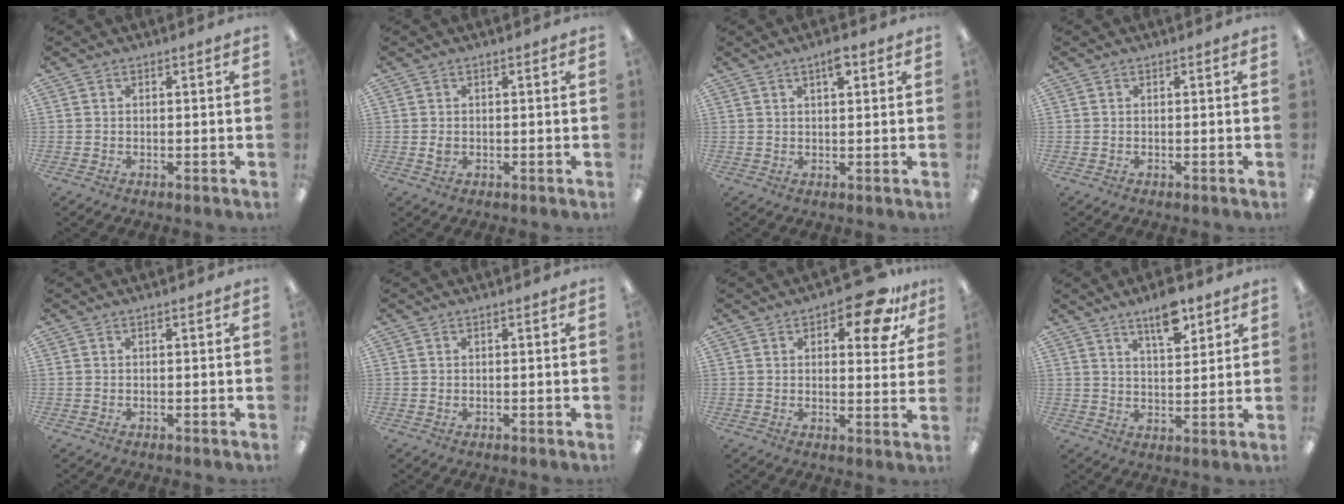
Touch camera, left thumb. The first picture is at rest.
{"total": 1.6, "force": [-0.1, 1.1, 1.1], "torque": [-0.022, 0.004, -0.002]}
{"total": 4.0, "force": [2.4, 1.2, 2.9], "torque": [-0.039, -0.006, 0.036]}
{"total": 0.0}
{"total": 0.0}
{"total": 0.6, "force": [0.2, 0.3, 0.5], "torque": [-0.003, 0.000, 0.001]}
{"total": 10.6, "force": [6.5, 4.4, 7.2], "torque": [-0.082, -0.030, 0.103]}
{"total": 9.2, "force": [6.4, 3.4, 5.7], "torque": [-0.078, -0.036, 0.106]}